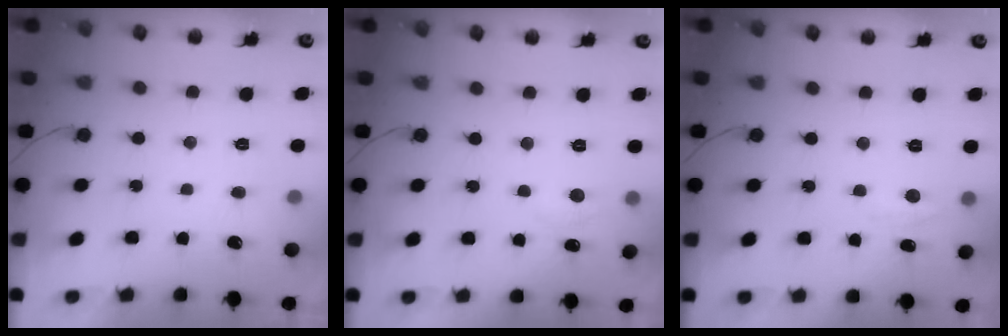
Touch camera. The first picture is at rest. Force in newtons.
{"total": 5.8, "press": 5.8, "slide": 0.7}
{"total": 3.2, "press": 3.1, "slide": 0.4}